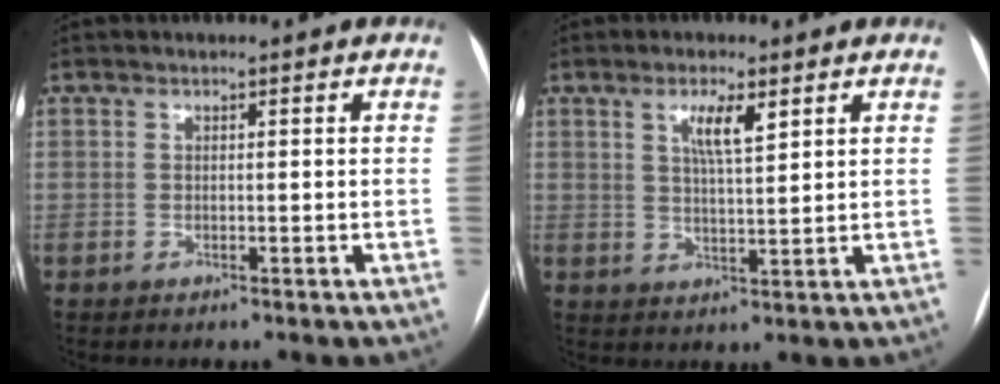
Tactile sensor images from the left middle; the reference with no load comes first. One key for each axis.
{"total": 4.7, "fx": 2.4, "fy": 0.6, "fz": 4.0, "tx": -0.075, "ty": -0.001, "tz": 0.042}